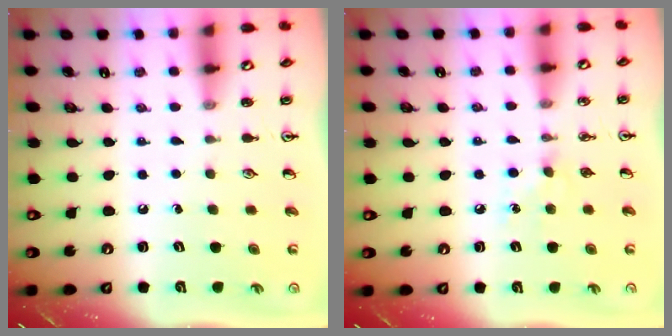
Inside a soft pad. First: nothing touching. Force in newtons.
{"total": 4.3, "press": 4.3, "slide": 0.6}